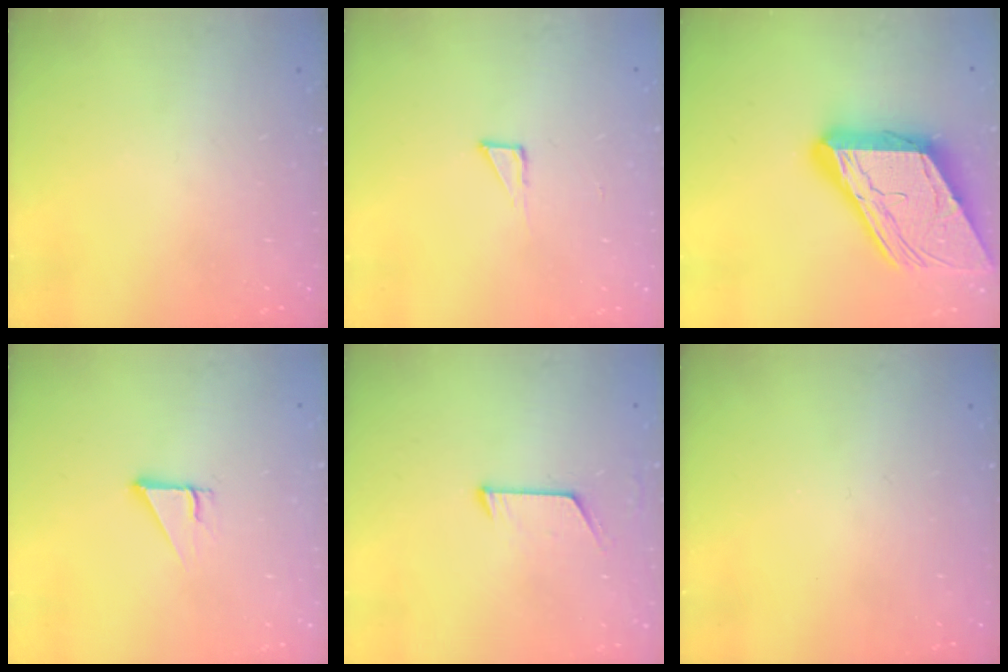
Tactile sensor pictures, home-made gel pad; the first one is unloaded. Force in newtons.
{"total": 2.7, "press": 2.7, "slide": 0.2}
{"total": 23.0, "press": 22.9, "slide": 2.4}
{"total": 2.5, "press": 2.5, "slide": 0.2}
{"total": 6.3, "press": 6.3, "slide": 0.5}
{"total": 0.0}